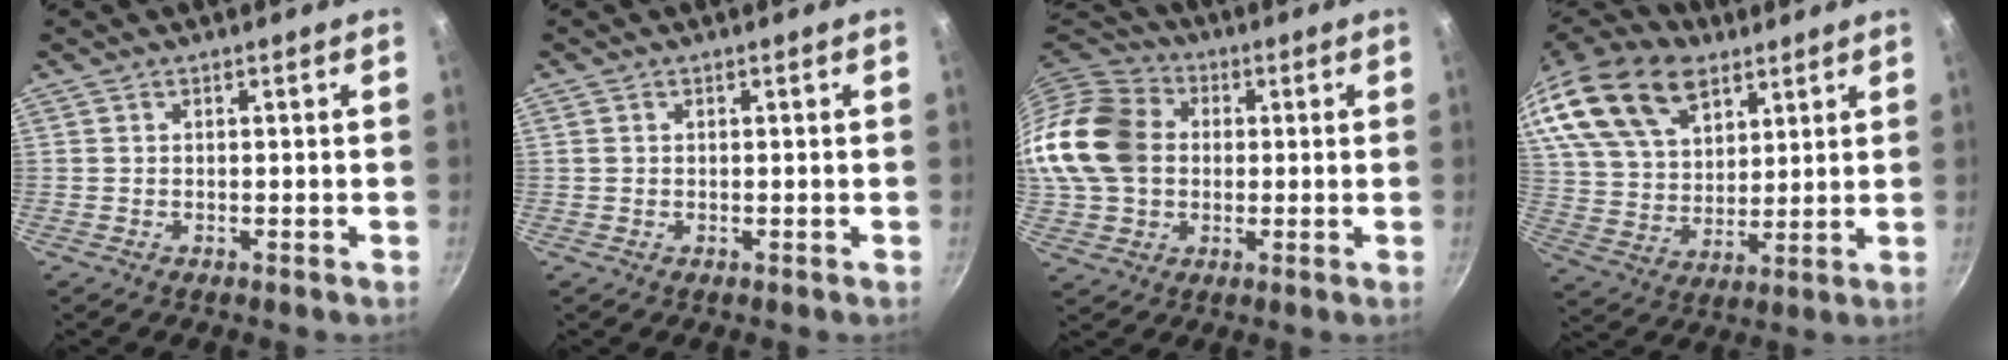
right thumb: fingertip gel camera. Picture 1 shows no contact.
{"total": 0.6, "force": [0.2, 0.4, 0.3], "torque": [-0.005, 0.002, 0.003]}
{"total": 19.0, "force": [1.7, 15.0, 11.4], "torque": [-0.219, 0.029, 0.022]}
{"total": 24.1, "force": [15.4, 15.2, 10.5], "torque": [-0.195, -0.026, 0.290]}